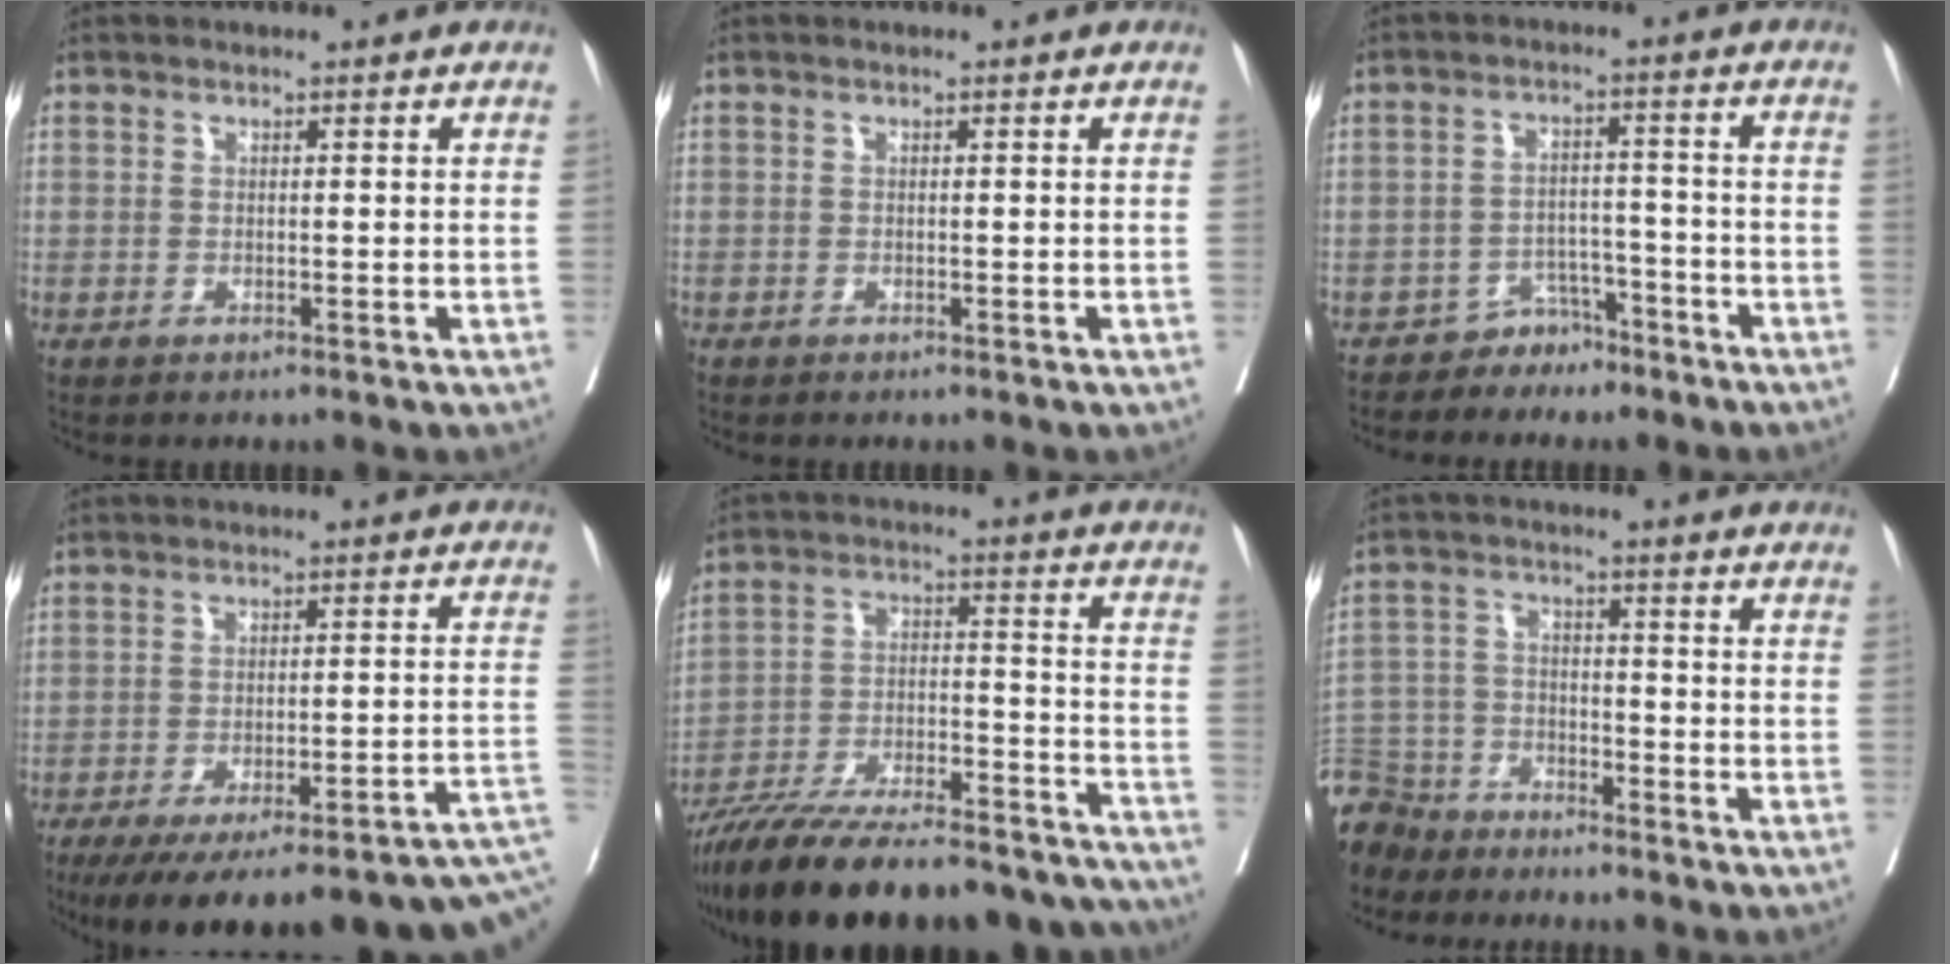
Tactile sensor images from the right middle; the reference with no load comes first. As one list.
[{"total": 0.0}, {"total": 4.4, "force": [-3.6, 2.6, 0.2], "torque": [0.004, 0.014, -0.052]}, {"total": 22.6, "force": [-14.7, 4.8, 16.5], "torque": [-0.189, 0.003, -0.197]}, {"total": 28.8, "force": [-25.5, 5.3, 12.3], "torque": [-0.165, -0.013, -0.374]}, {"total": 11.1, "force": [-9.8, 5.0, 1.3], "torque": [-0.046, 0.005, -0.188]}]